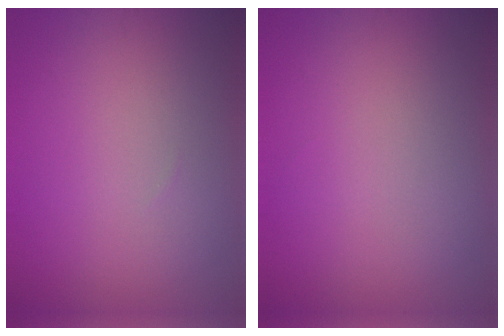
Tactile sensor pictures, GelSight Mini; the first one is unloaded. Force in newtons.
{"total": 0.0}